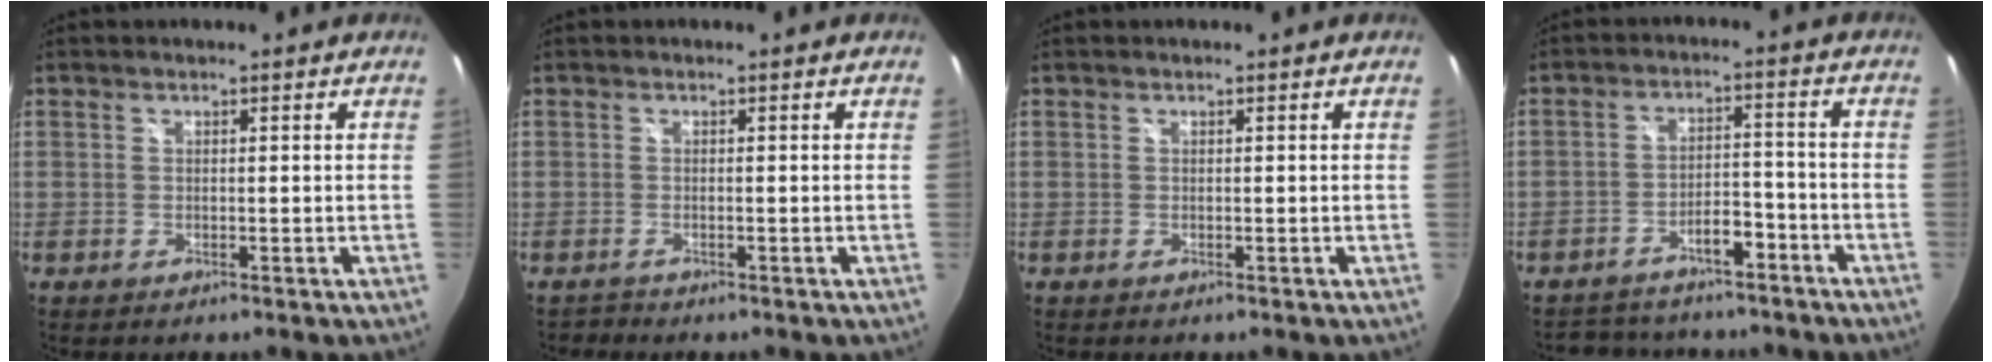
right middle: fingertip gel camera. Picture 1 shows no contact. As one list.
[{"total": 0.6, "force": [-0.6, 0.1, 0.1], "torque": [-0.001, -0.001, -0.013]}, {"total": 0.0}, {"total": 11.4, "force": [-9.2, 4.9, 4.5], "torque": [-0.093, 0.030, -0.121]}]